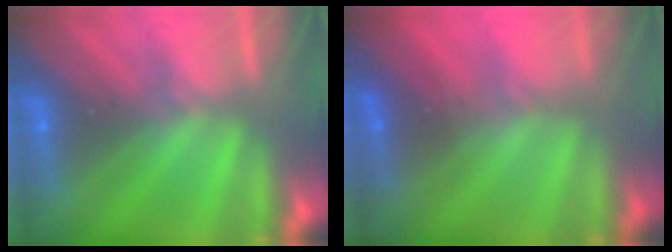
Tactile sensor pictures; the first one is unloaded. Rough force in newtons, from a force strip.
{"total": 1.6}